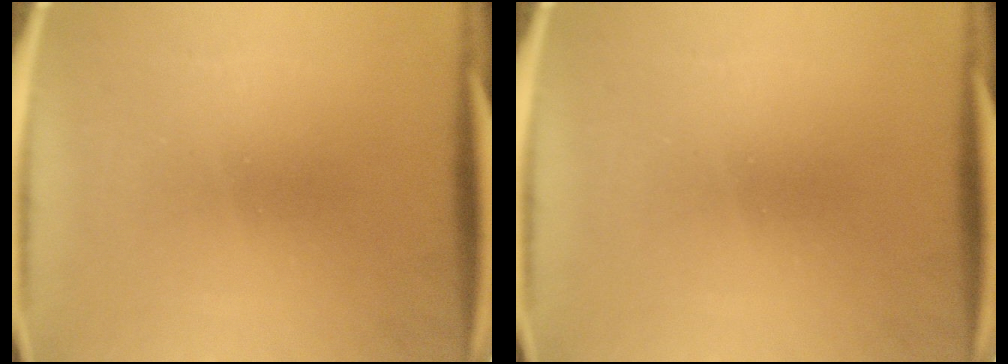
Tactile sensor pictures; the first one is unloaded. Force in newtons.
{"total": 0.0}